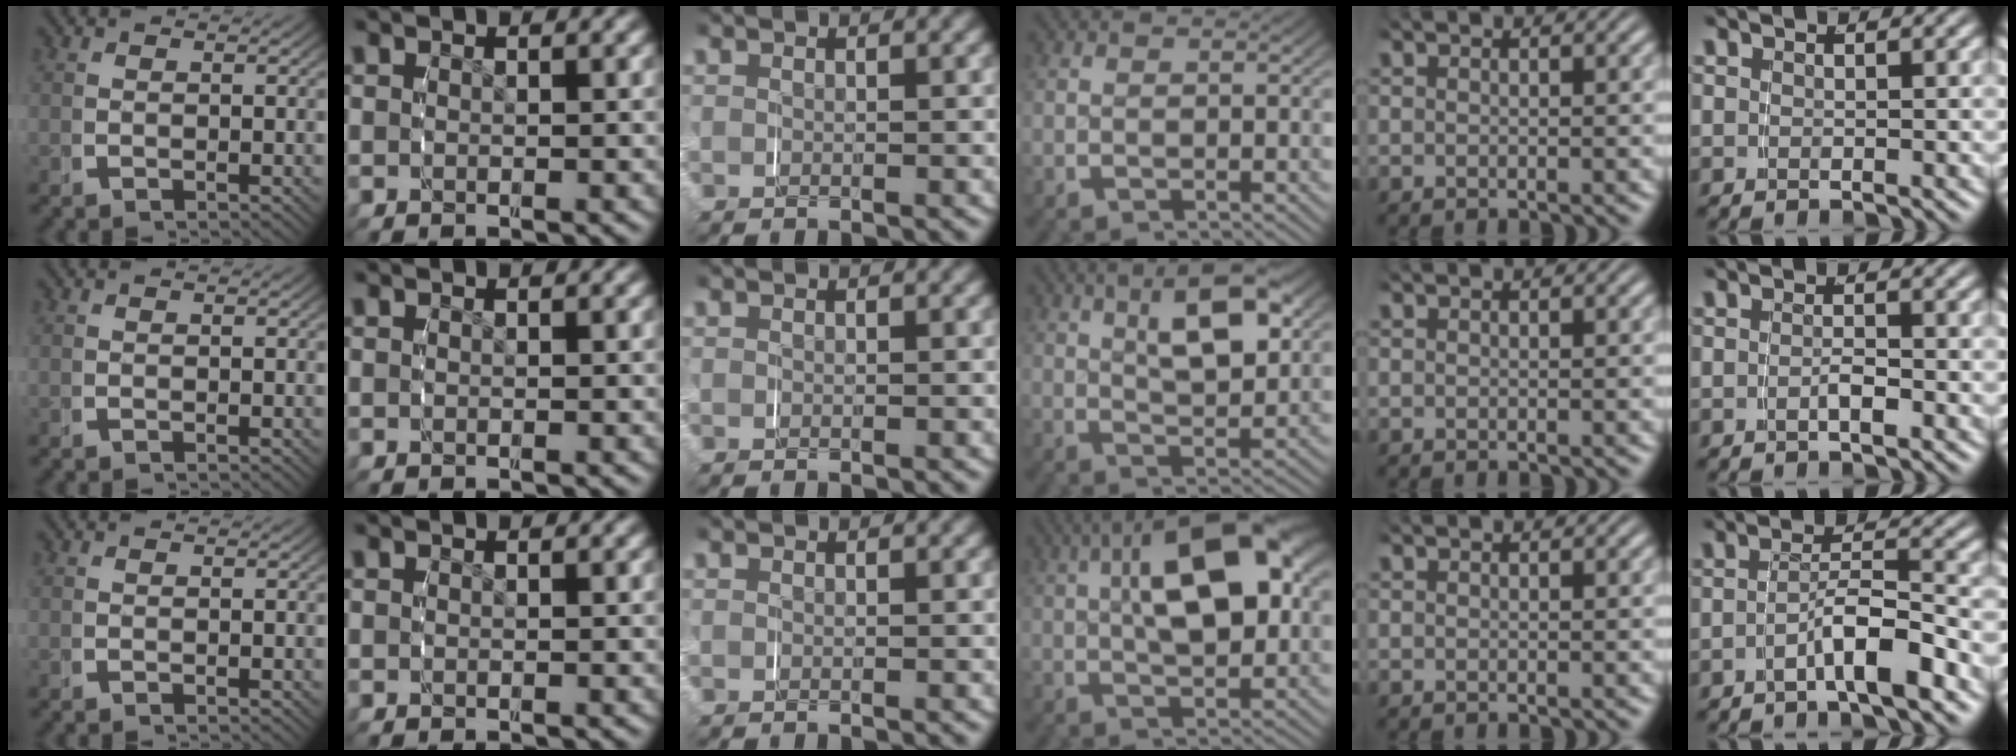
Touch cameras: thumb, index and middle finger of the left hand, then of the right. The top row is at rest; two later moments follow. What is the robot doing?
{"motion": "grasp_and_lifting", "object": "lipstick"}